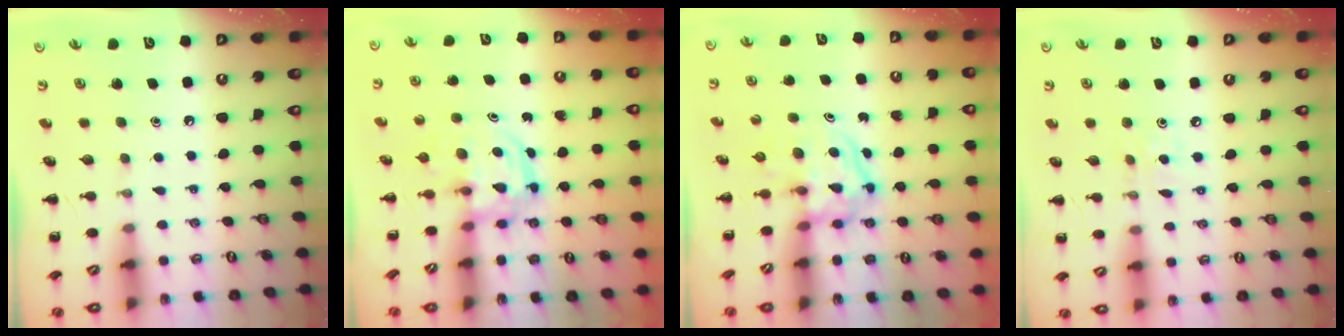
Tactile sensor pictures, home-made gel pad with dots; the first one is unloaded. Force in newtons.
{"total": 3.2, "press": 3.1, "slide": 0.4}
{"total": 3.8, "press": 3.7, "slide": 0.4}
{"total": 2.2, "press": 2.1, "slide": 0.6}